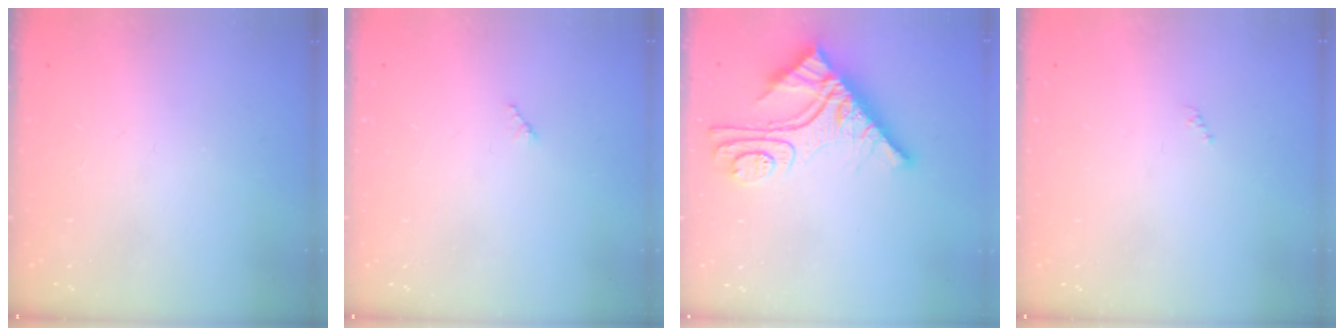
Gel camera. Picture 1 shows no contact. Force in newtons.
{"total": 2.5, "press": 2.5, "slide": 0.3}
{"total": 13.6, "press": 13.6, "slide": 1.3}
{"total": 0.0}